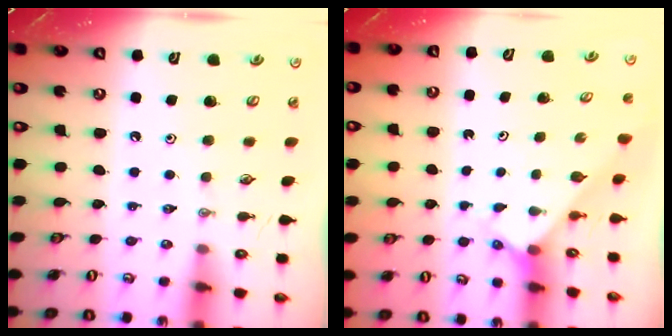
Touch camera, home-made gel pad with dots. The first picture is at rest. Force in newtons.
{"total": 2.2, "press": 2.2, "slide": 0.2}